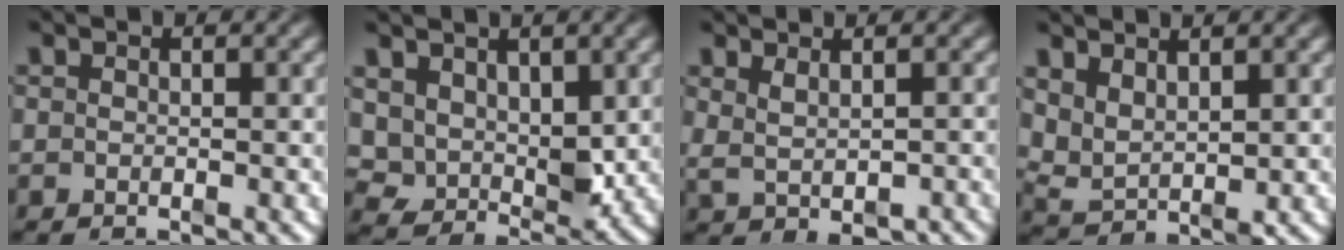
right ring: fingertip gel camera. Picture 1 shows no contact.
{"total": 6.0, "force": [0.6, 4.8, 3.5], "torque": [-0.083, -0.045, 0.026]}
{"total": 2.5, "force": [0.2, 1.0, 2.3], "torque": [-0.041, -0.010, 0.022]}
{"total": 4.1, "force": [1.0, 3.2, 2.4], "torque": [-0.079, -0.020, 0.028]}